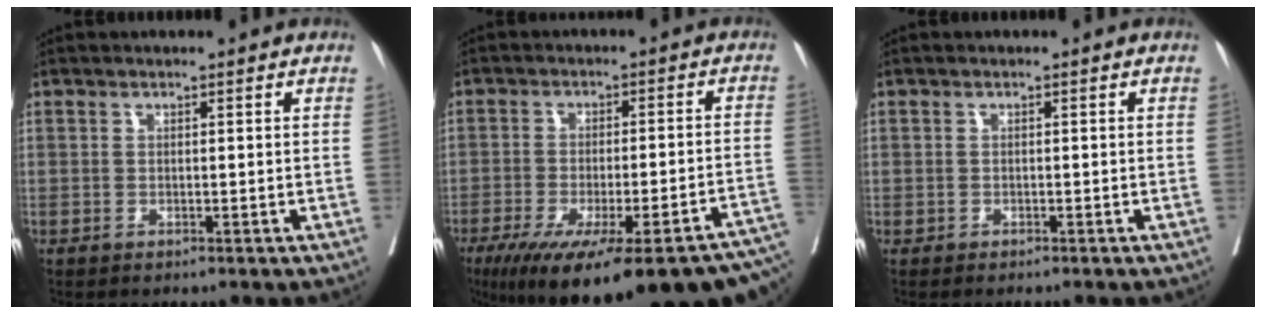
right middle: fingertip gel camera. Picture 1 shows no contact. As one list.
[{"total": 27.5, "force": [-19.8, 3.5, 18.8], "torque": [-0.207, -0.034, -0.266]}, {"total": 1.3, "force": [-1.1, 0.3, 0.5], "torque": [-0.010, -0.002, -0.016]}]